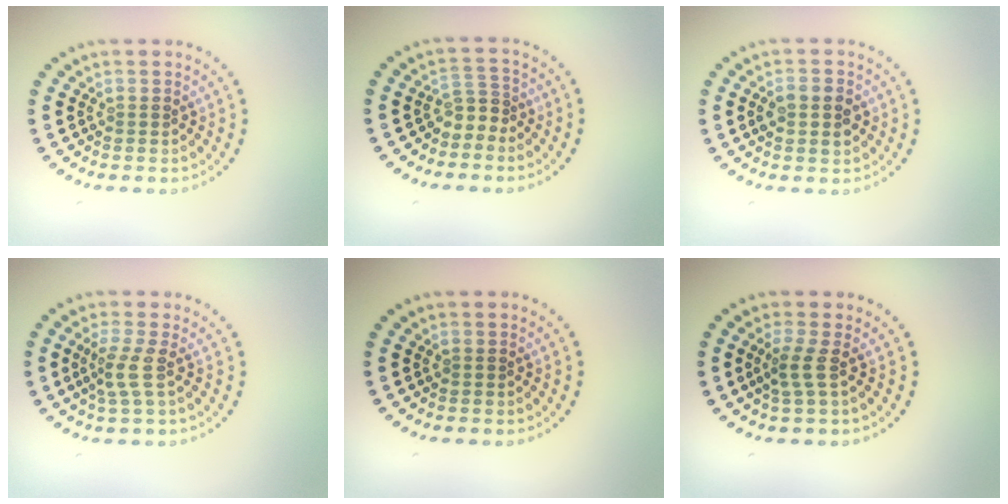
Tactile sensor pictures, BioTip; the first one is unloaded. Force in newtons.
{"total": 2.0, "press": 1.3, "slide": 1.5}
{"total": 2.7, "press": 2.7, "slide": 0.1}
{"total": 2.3, "press": 1.6, "slide": 1.5}
{"total": 0.0}
{"total": 1.9, "press": 1.3, "slide": 1.4}